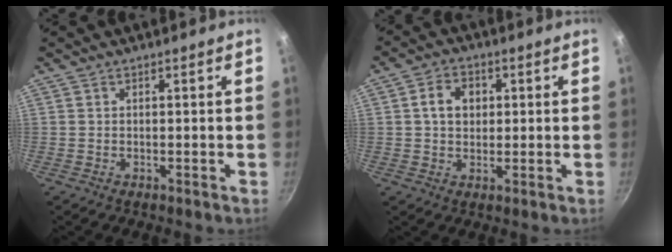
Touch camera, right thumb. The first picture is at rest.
{"total": 5.8, "force": [1.1, 4.6, 3.3], "torque": [-0.035, 0.004, 0.011]}